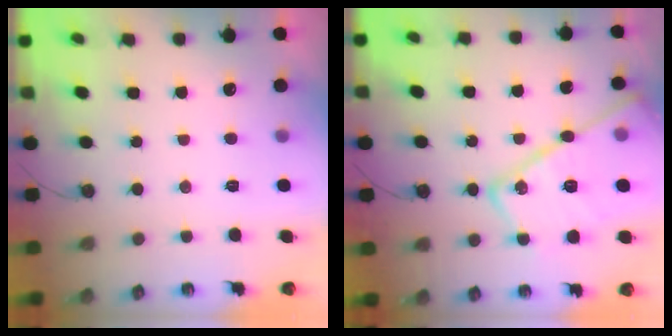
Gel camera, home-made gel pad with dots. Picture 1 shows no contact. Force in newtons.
{"total": 24.7, "press": 24.5, "slide": 2.7}